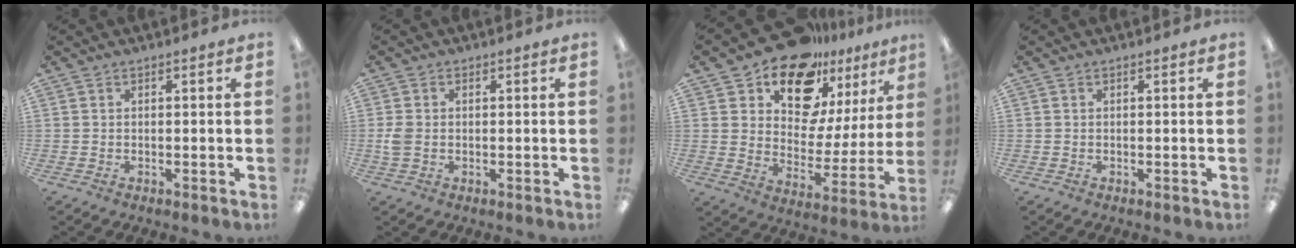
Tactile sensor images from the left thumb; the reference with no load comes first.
{"total": 3.4, "force": [-0.2, 2.4, 2.3], "torque": [-0.048, 0.004, -0.004]}
{"total": 18.5, "force": [14.4, 9.2, 7.1], "torque": [-0.126, -0.105, 0.256]}
{"total": 0.0}